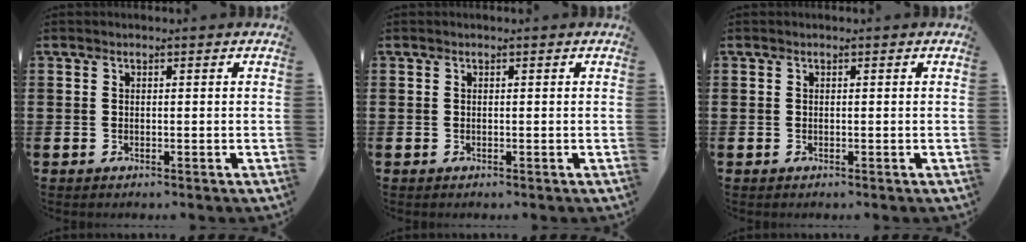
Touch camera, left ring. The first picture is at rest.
{"total": 0.0}
{"total": 0.0}